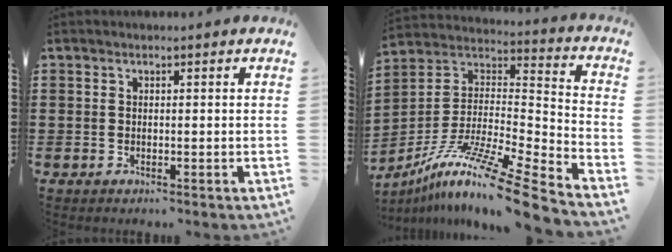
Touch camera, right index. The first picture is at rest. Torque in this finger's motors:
{"motor_torque": [1.53, 0.61, 0.61, 0.18]}